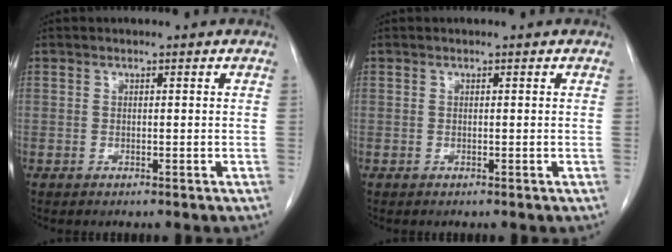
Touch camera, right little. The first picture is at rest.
{"total": 0.0}